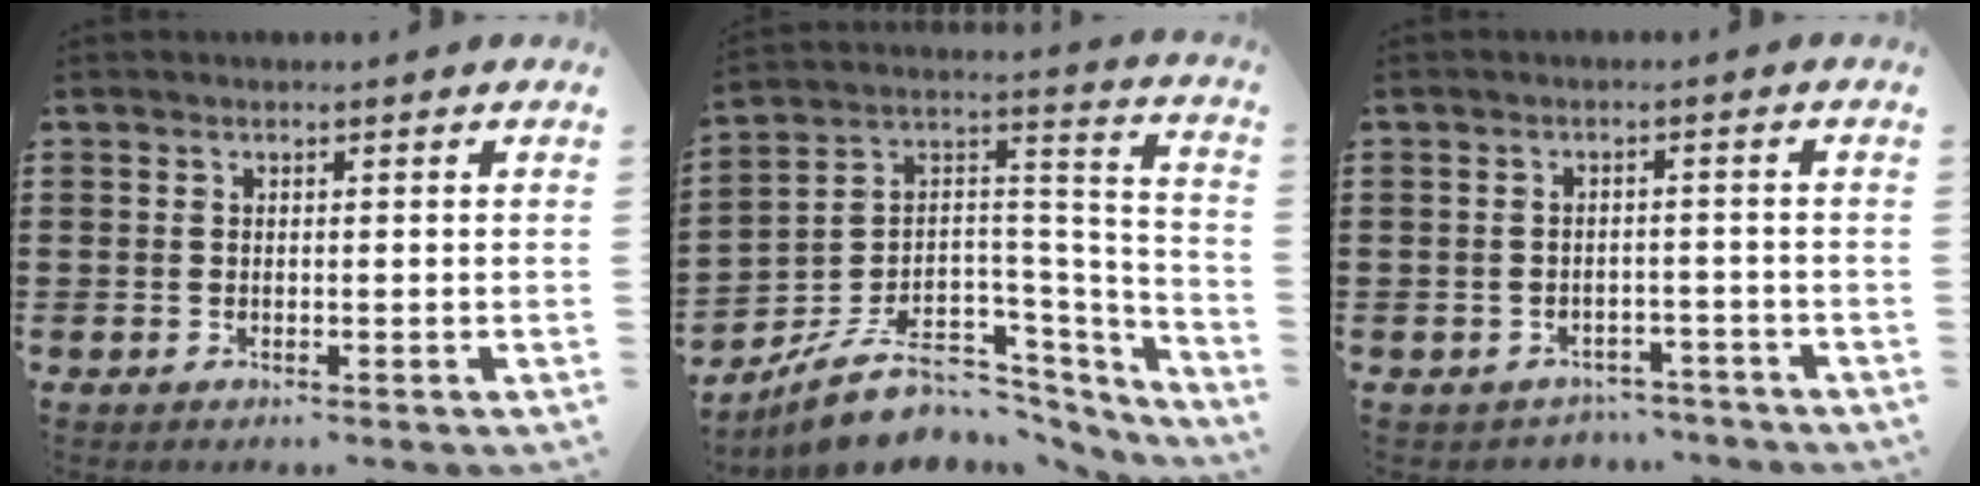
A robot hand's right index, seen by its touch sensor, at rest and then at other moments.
{"total": 10.1, "force": [-5.7, 6.9, 4.6], "torque": [-0.097, 0.014, -0.096]}
{"total": 2.3, "force": [-2.2, 0.7, -0.1], "torque": [-0.009, 0.000, -0.048]}